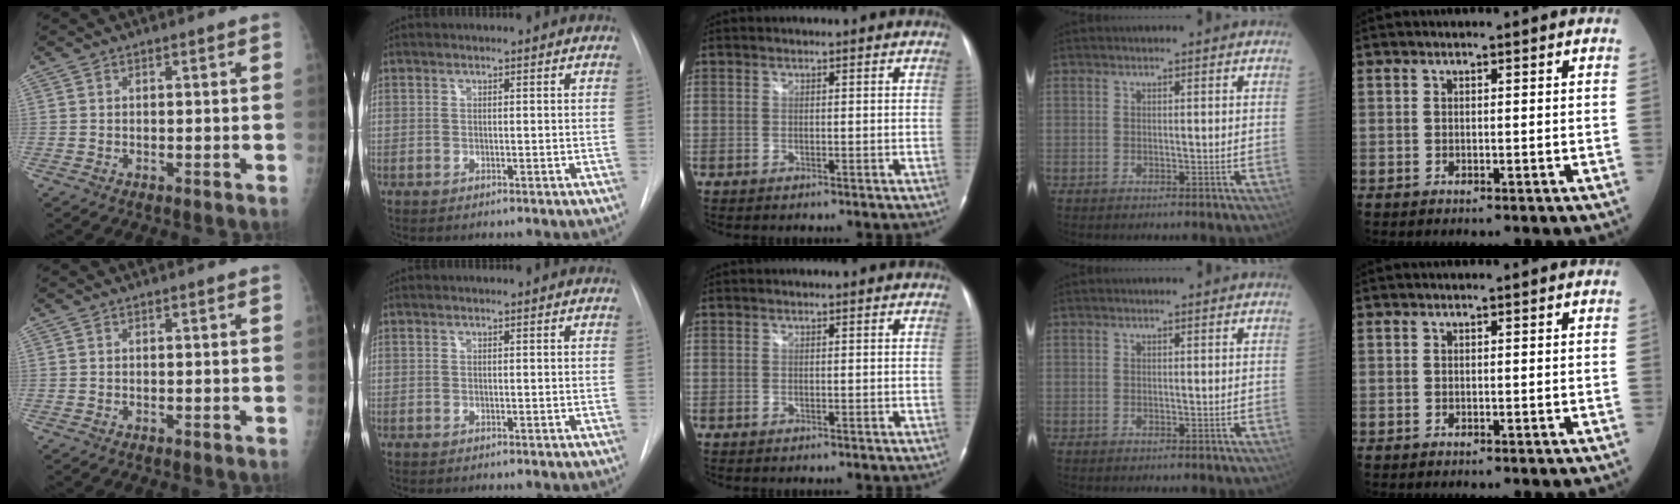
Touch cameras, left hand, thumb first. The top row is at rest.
{}